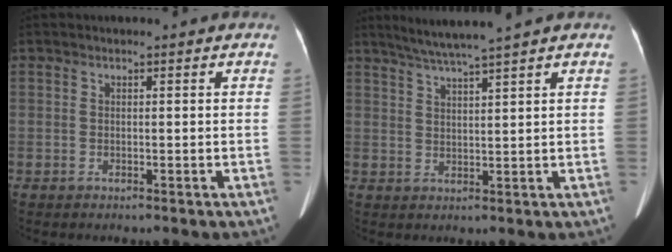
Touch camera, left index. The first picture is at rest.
{"total": 6.5, "force": [5.5, -1.5, 3.2], "torque": [-0.057, 0.011, 0.096]}